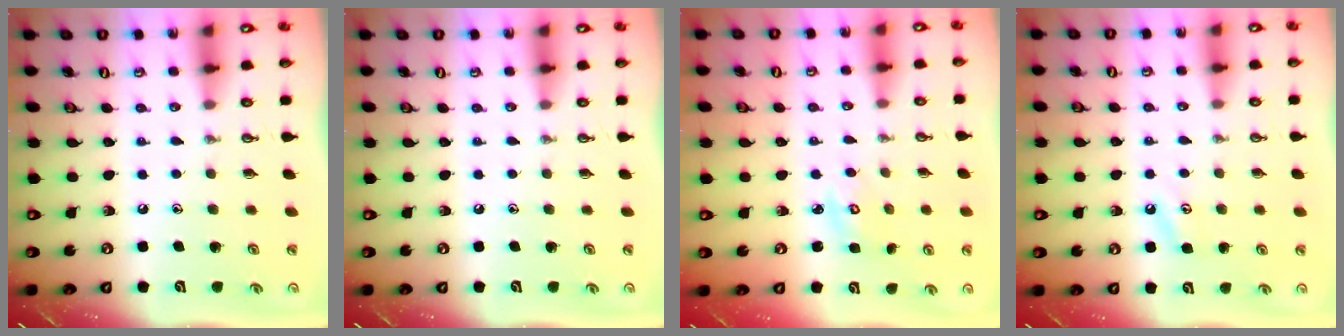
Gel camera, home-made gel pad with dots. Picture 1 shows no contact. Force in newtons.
{"total": 0.0}
{"total": 2.7, "press": 2.7, "slide": 0.0}
{"total": 3.2, "press": 3.2, "slide": 0.5}